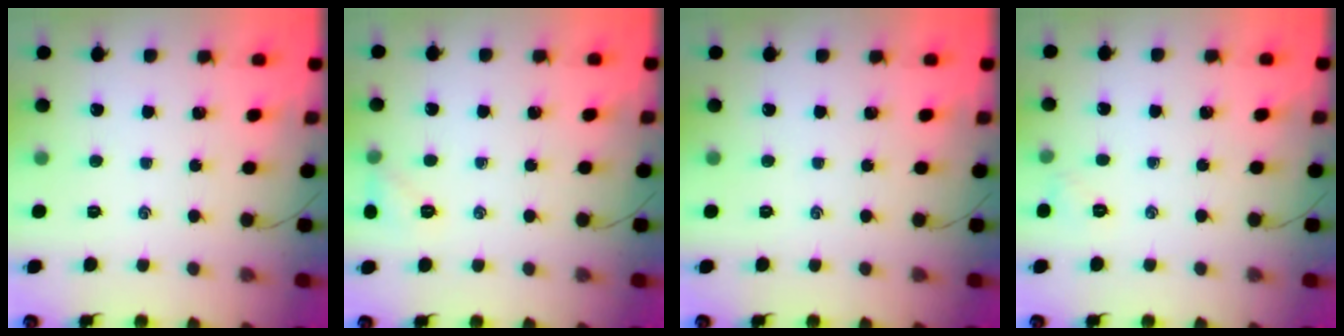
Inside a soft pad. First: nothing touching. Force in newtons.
{"total": 5.4, "press": 5.3, "slide": 1.4}
{"total": 0.0}
{"total": 3.8, "press": 3.6, "slide": 1.2}